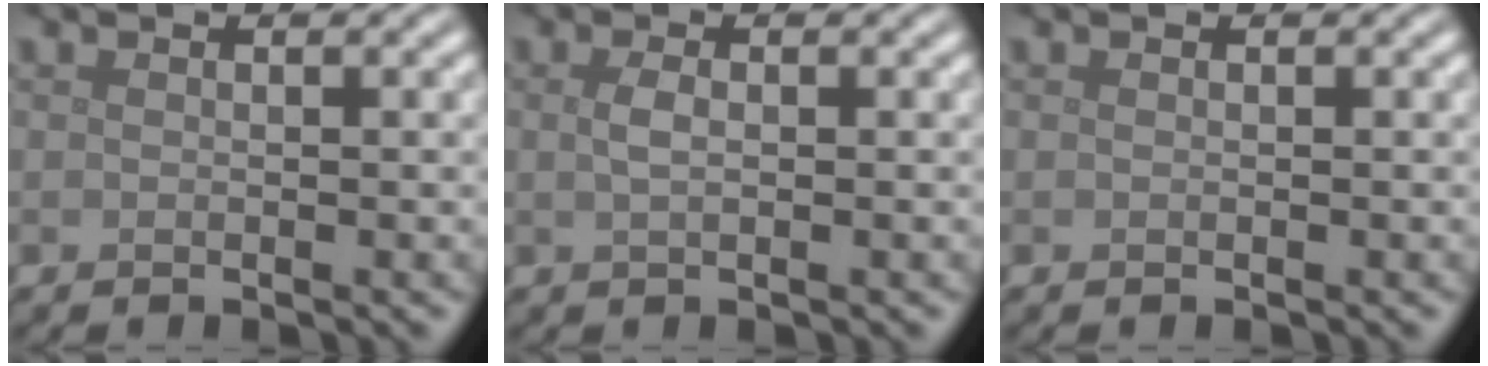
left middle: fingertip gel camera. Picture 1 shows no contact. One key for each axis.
{"total": 1.2, "fx": 0.2, "fy": 0.5, "fz": 1.1, "tx": -0.025, "ty": 0.002, "tz": 0.003}
{"total": 0.0}